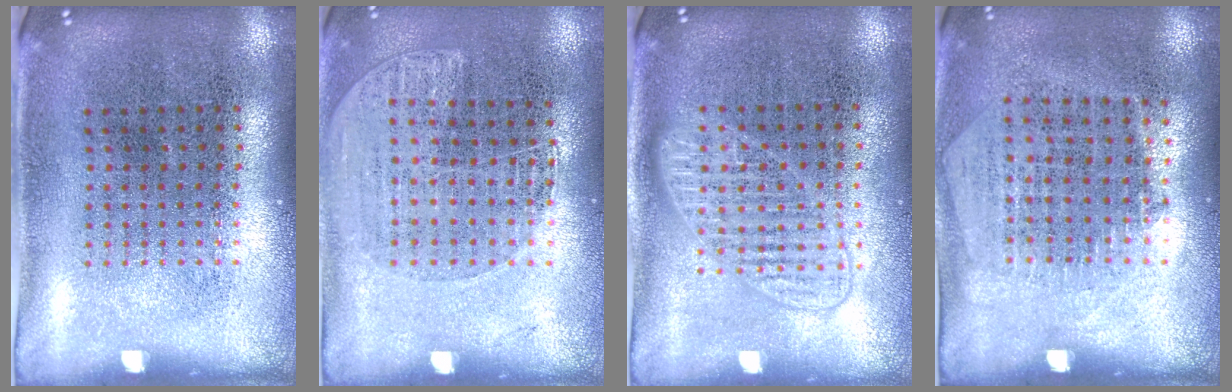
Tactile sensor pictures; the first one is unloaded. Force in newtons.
{"total": 1.2, "press": 1.1, "slide": 0.5}
{"total": 1.4, "press": 1.3, "slide": 0.4}
{"total": 1.3, "press": 1.1, "slide": 0.6}